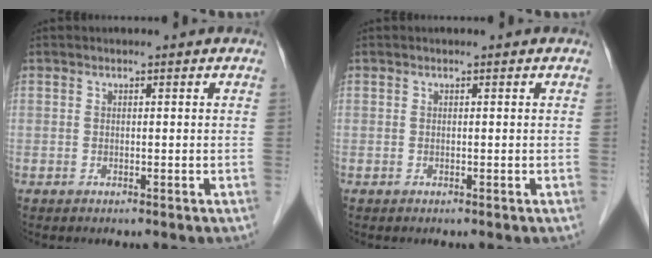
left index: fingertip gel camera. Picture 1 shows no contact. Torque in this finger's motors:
{"motor_torque": [0.03, -0.02, 0.00, 0.00]}